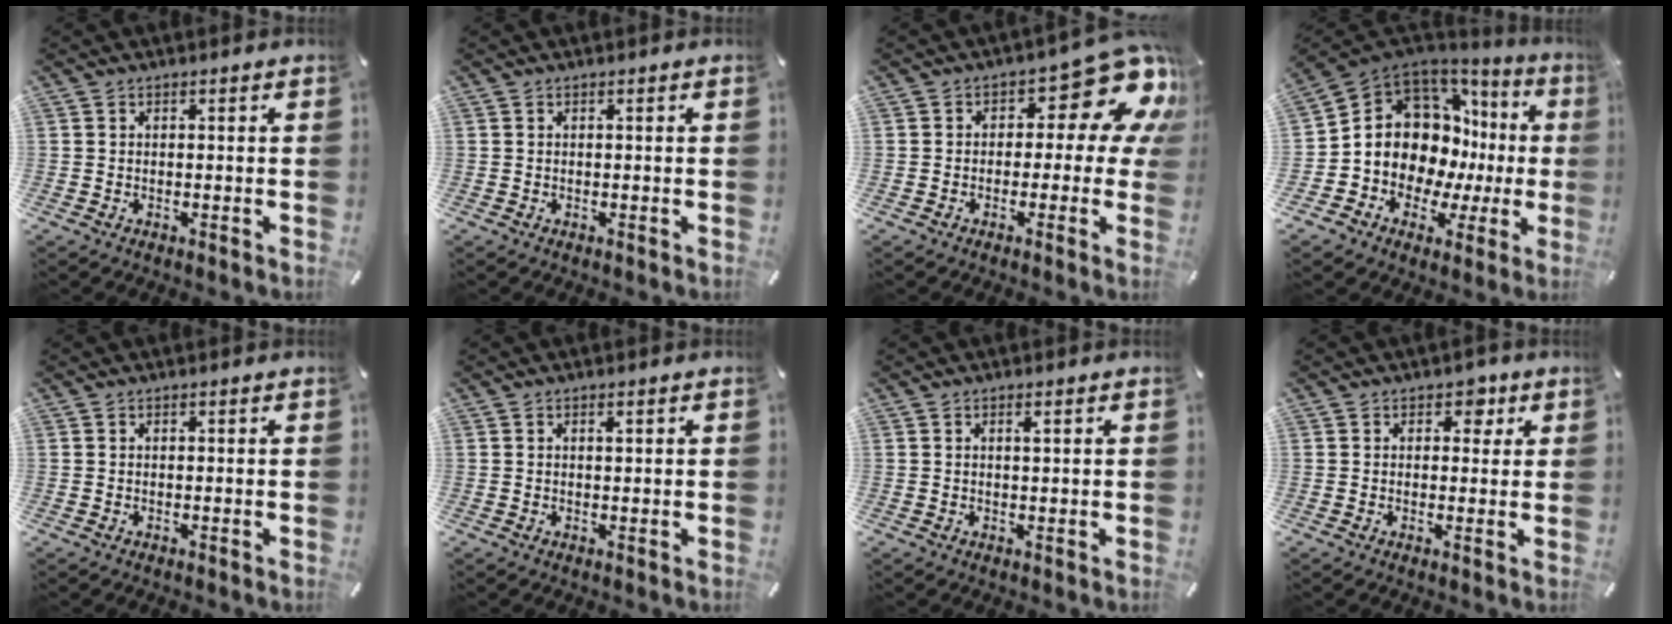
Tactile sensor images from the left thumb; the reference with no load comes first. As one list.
[{"total": 0.0}, {"total": 14.7, "force": [5.4, 7.4, 11.5], "torque": [-0.141, -0.037, 0.085]}, {"total": 13.2, "force": [2.0, 11.1, 6.9], "torque": [-0.114, -0.044, 0.047]}, {"total": 0.0}, {"total": 0.7, "force": [0.3, 0.3, 0.6], "torque": [-0.003, -0.002, 0.003]}, {"total": 1.1, "force": [0.4, 0.3, 0.9], "torque": [-0.018, 0.002, 0.006]}, {"total": 4.1, "force": [1.7, 3.0, 2.3], "torque": [-0.010, -0.006, 0.020]}]